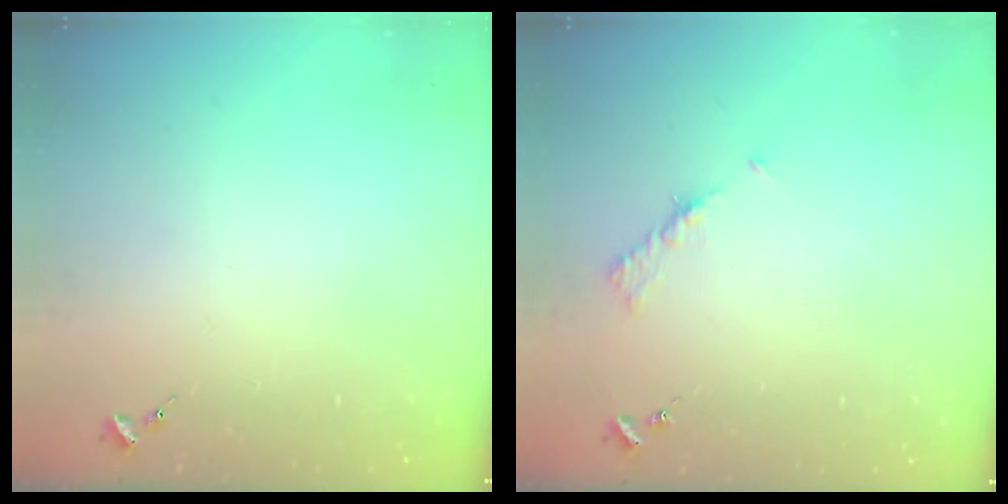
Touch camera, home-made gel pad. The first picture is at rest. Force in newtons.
{"total": 5.3, "press": 5.2, "slide": 0.7}